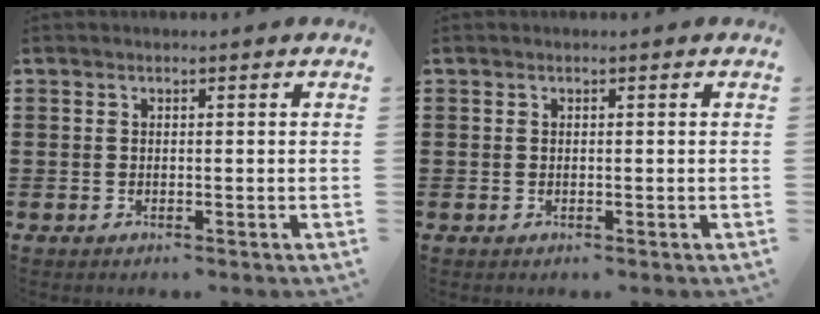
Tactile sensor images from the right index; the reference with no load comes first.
{"total": 0.0}